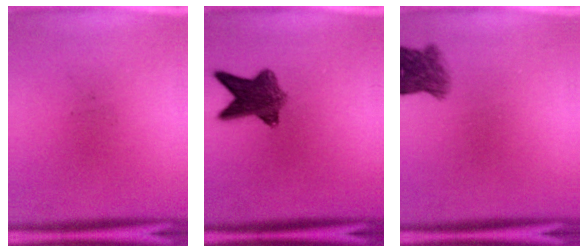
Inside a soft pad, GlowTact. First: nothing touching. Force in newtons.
{"total": 7.6}
{"total": 4.4}